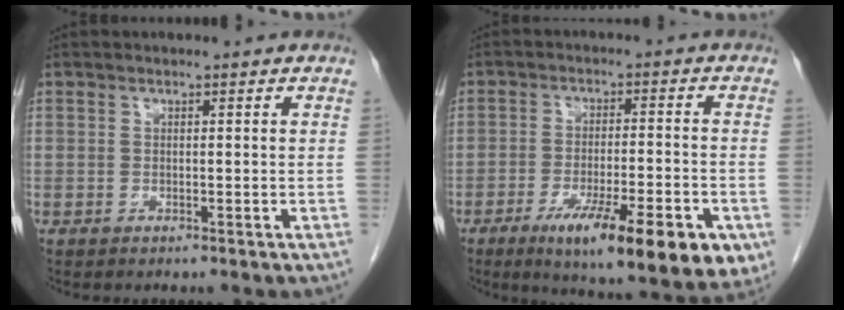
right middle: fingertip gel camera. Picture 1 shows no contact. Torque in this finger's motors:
{"motor_torque": [1.87, -0.27, 0.36, 0.14]}